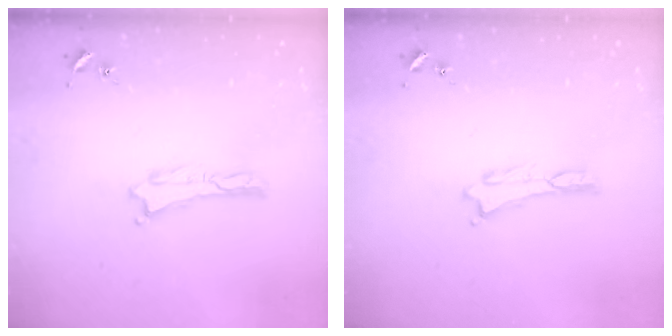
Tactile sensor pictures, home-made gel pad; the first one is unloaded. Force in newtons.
{"total": 0.0}